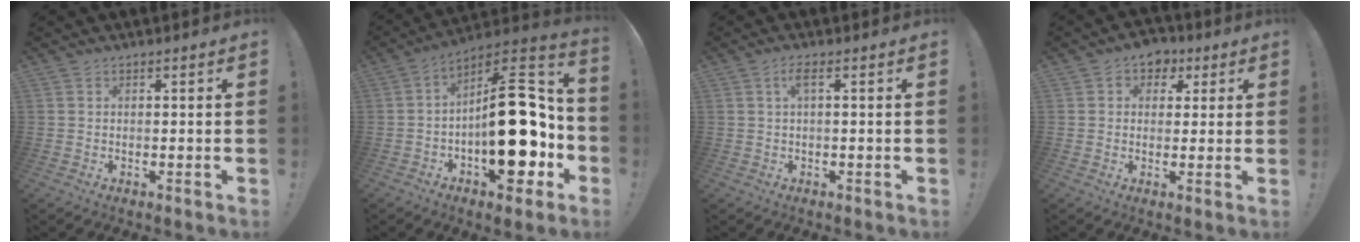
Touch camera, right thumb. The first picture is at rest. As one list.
[{"total": 25.0, "force": [-4.2, 11.9, 21.6], "torque": [-0.286, 0.043, -0.053]}, {"total": 2.9, "force": [0.4, 0.4, 2.9], "torque": [-0.059, 0.006, 0.005]}, {"total": 5.6, "force": [2.0, 4.9, 1.7], "torque": [-0.008, -0.008, 0.038]}]